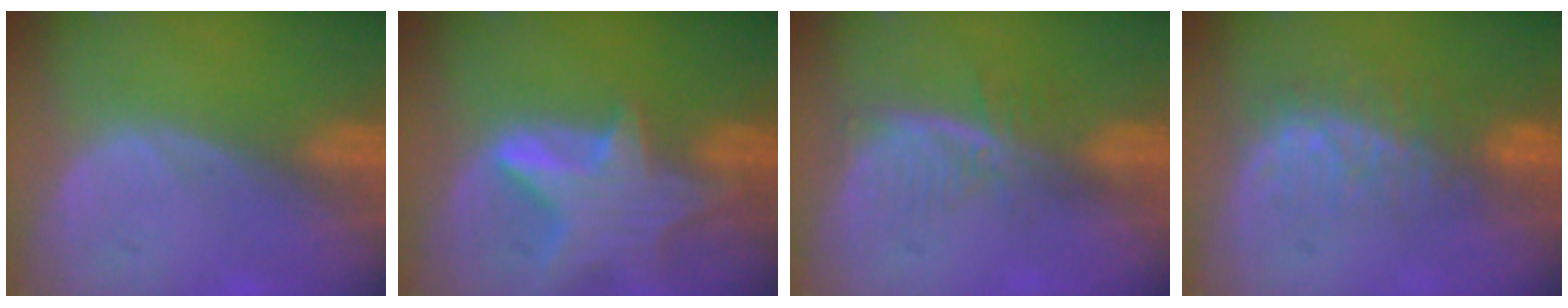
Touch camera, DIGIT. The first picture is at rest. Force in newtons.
{"total": 8.4, "press": 7.5, "slide": 3.9}
{"total": 5.9, "press": 5.0, "slide": 3.1}
{"total": 7.6, "press": 7.3, "slide": 2.3}